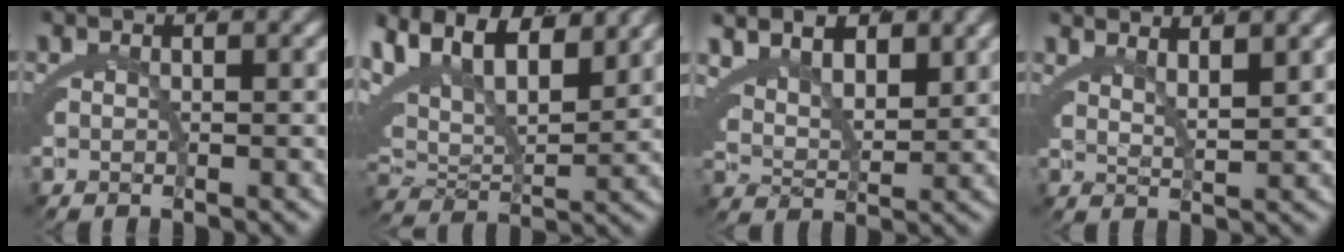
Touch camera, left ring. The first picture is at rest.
{"total": 12.1, "force": [4.8, 7.9, 7.8], "torque": [-0.164, -0.001, 0.074]}
{"total": 7.9, "force": [3.9, 5.2, 4.5], "torque": [-0.091, 0.004, 0.054]}
{"total": 3.5, "force": [2.9, 0.3, 2.0], "torque": [-0.026, 0.000, 0.052]}